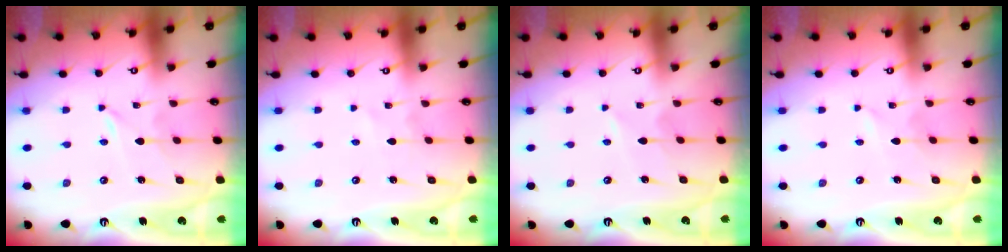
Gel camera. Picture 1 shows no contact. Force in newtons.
{"total": 1.1, "press": 1.1, "slide": 0.1}
{"total": 2.2, "press": 2.2, "slide": 0.3}
{"total": 1.0, "press": 1.0, "slide": 0.1}